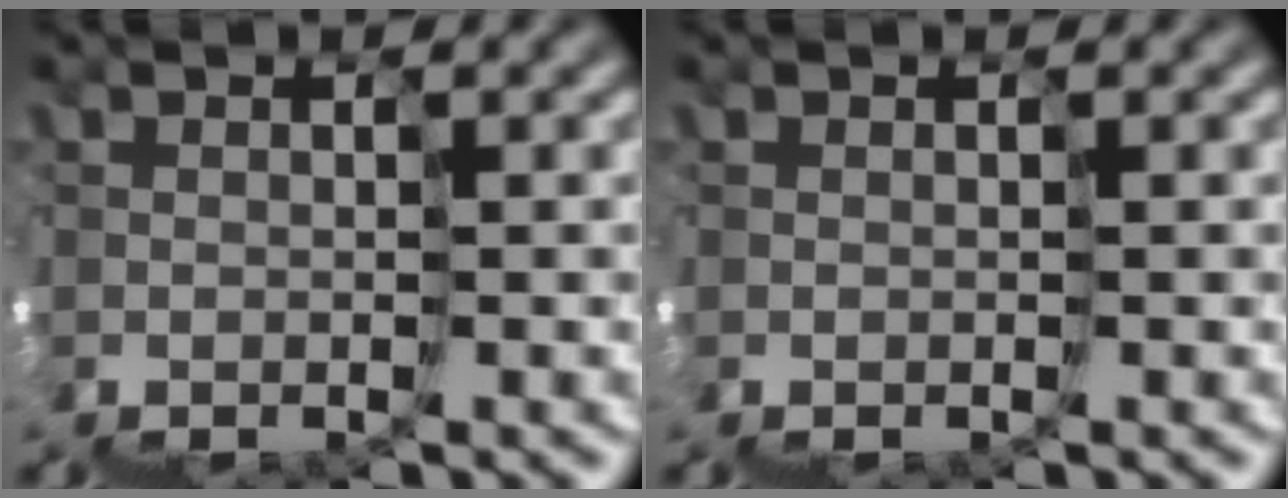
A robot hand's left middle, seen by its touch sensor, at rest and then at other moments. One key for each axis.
{"total": 0.0}